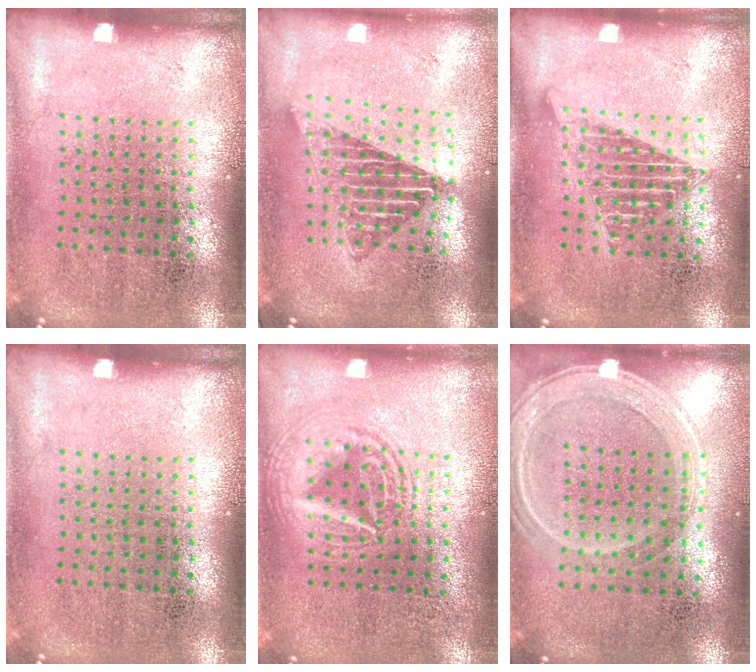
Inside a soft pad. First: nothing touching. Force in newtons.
{"total": 1.7, "press": 1.4, "slide": 1.0}
{"total": 1.3, "press": 1.2, "slide": 0.6}
{"total": 0.0}
{"total": 2.8, "press": 2.8, "slide": 0.4}
{"total": 1.2, "press": 1.1, "slide": 0.5}